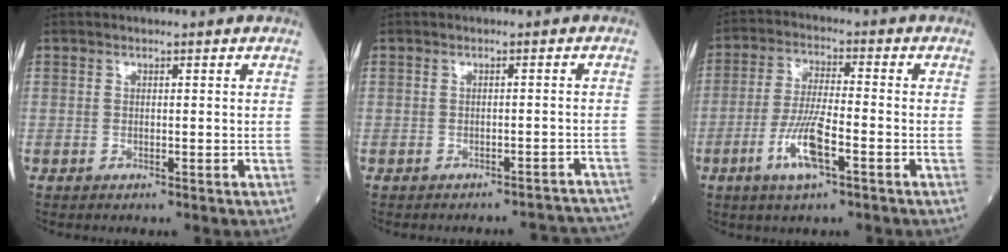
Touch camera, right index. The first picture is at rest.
{"total": 9.7, "force": [-9.5, 1.3, 1.3], "torque": [0.005, 0.010, -0.097]}
{"total": 8.2, "force": [-3.5, 1.3, 7.3], "torque": [-0.149, -0.007, -0.065]}